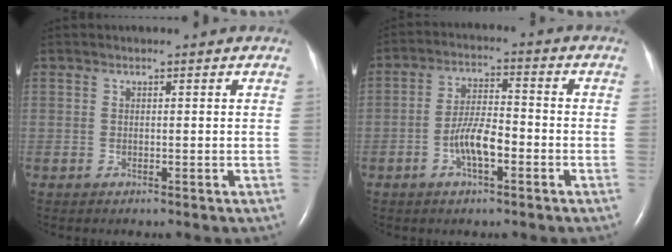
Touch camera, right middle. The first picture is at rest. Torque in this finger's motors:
{"motor_torque": [0.96, -0.42, 0.19, 0.05]}